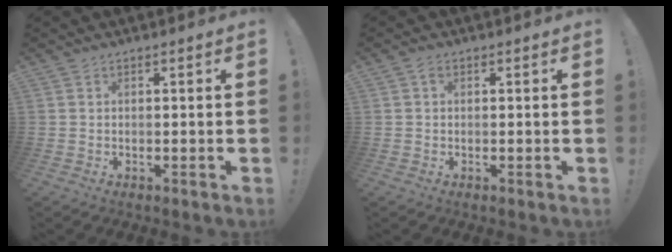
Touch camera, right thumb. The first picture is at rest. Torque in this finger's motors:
{"motor_torque": [0.41, 0.56, 0.28, 0.11, -0.02]}